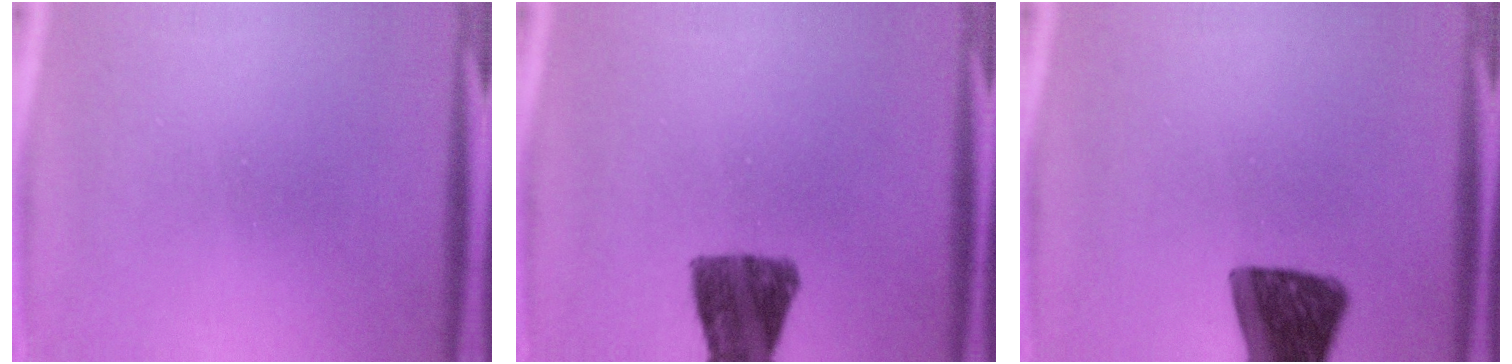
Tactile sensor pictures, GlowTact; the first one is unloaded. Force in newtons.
{"total": 10.3}
{"total": 12.8}